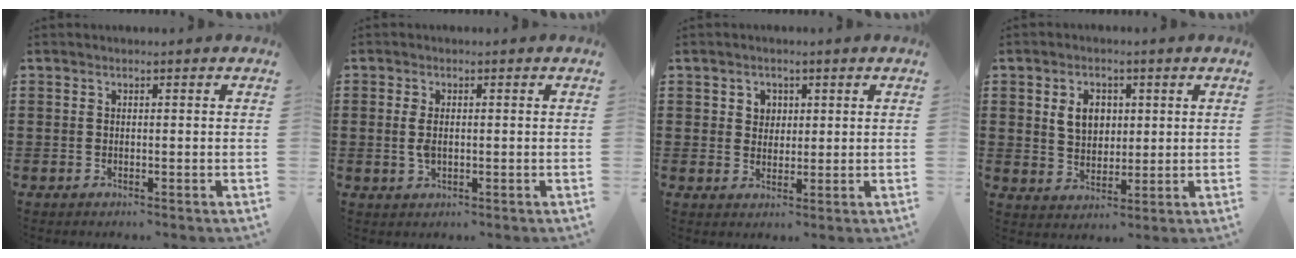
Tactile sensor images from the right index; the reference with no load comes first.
{"total": 2.8, "force": [0.1, 1.5, 2.4], "torque": [-0.064, -0.002, -0.004]}
{"total": 2.5, "force": [1.0, 2.3, 0.4], "torque": [-0.019, 0.011, 0.017]}
{"total": 5.2, "force": [1.4, 3.9, 3.1], "torque": [-0.068, 0.010, 0.020]}